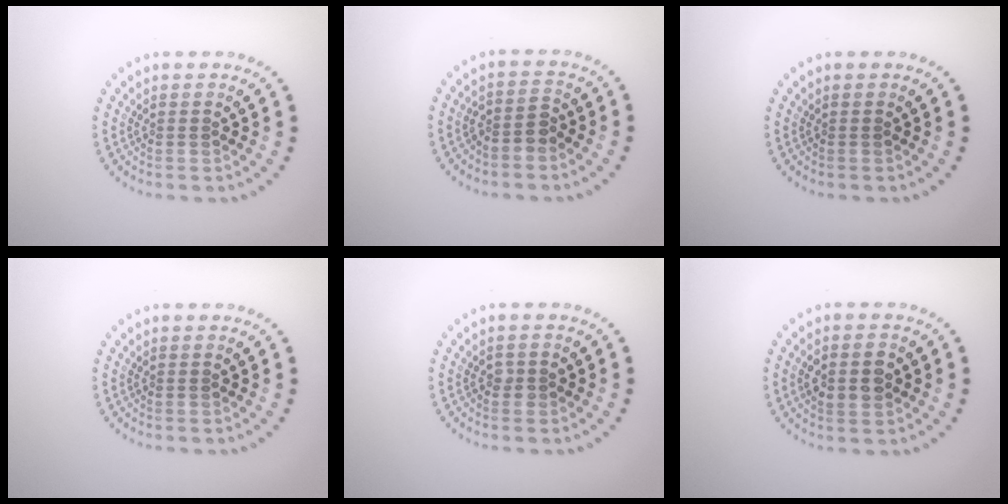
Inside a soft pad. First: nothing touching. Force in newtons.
{"total": 2.0, "press": 1.7, "slide": 1.2}
{"total": 0.0}
{"total": 0.0}
{"total": 1.0, "press": 1.0, "slide": 0.0}
{"total": 3.6, "press": 3.6, "slide": 0.2}